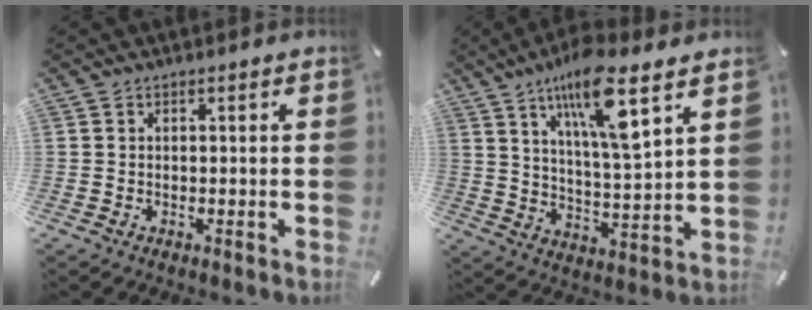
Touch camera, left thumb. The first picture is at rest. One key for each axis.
{"total": 14.6, "fx": 9.4, "fy": 3.2, "fz": 10.7, "tx": -0.191, "ty": -0.043, "tz": 0.154}